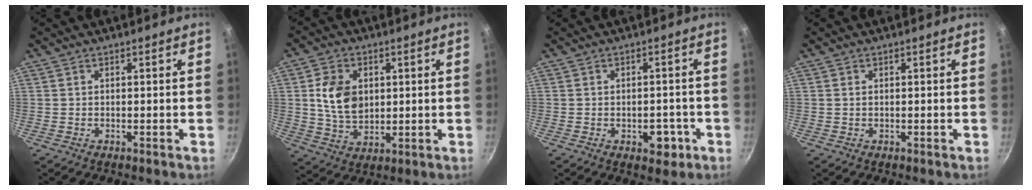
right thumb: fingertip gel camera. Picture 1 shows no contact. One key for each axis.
{"total": 11.0, "fx": 2.5, "fy": 8.4, "fz": 6.6, "tx": -0.092, "ty": -0.021, "tz": 0.056}
{"total": 4.9, "fx": -1.9, "fy": 3.0, "fz": 3.3, "tx": -0.017, "ty": 0.013, "tz": -0.019}
{"total": 0.6, "fx": 0.2, "fy": 0.4, "fz": 0.4, "tx": -0.007, "ty": 0.001, "tz": 0.004}